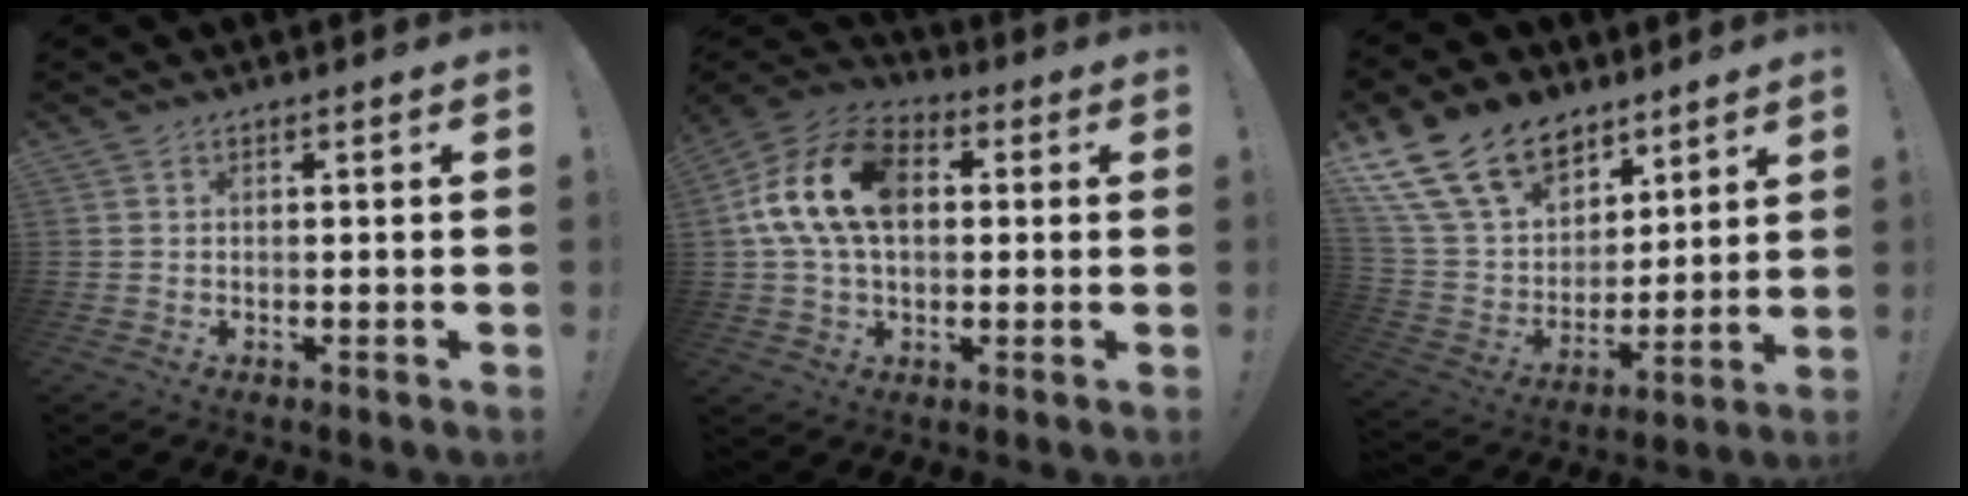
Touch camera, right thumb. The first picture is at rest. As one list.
[{"total": 17.6, "force": [3.1, 11.8, 12.7], "torque": [-0.233, 0.015, 0.057]}, {"total": 20.1, "force": [13.0, 12.8, 8.3], "torque": [-0.150, -0.075, 0.265]}]